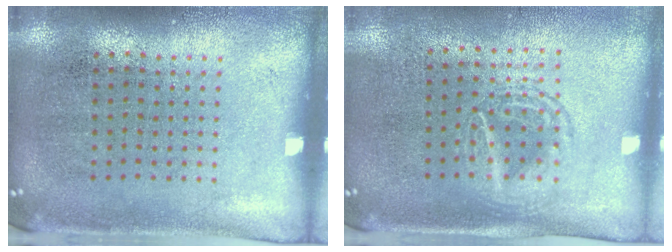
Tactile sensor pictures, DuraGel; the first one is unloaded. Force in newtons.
{"total": 1.4, "press": 1.3, "slide": 0.6}